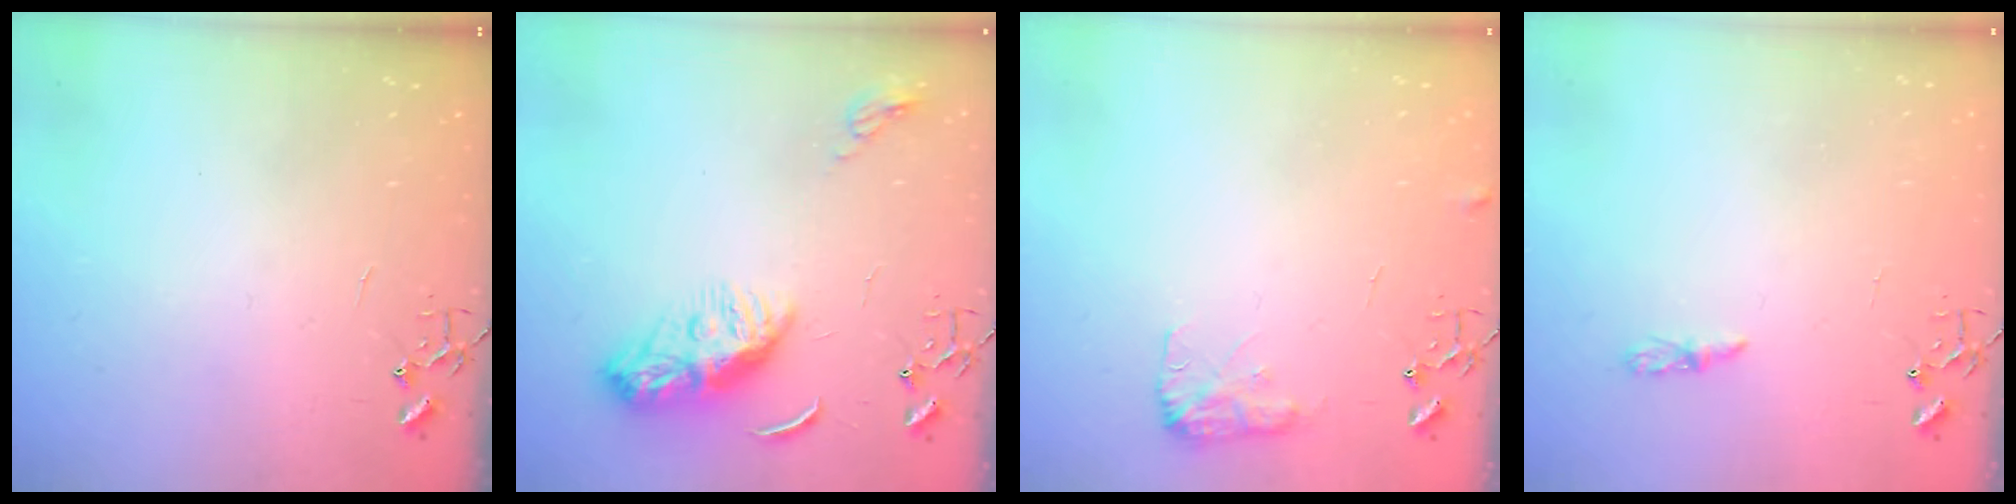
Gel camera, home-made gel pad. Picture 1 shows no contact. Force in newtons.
{"total": 9.4, "press": 9.4, "slide": 0.6}
{"total": 8.3, "press": 8.3, "slide": 0.2}
{"total": 3.2, "press": 3.2, "slide": 0.4}